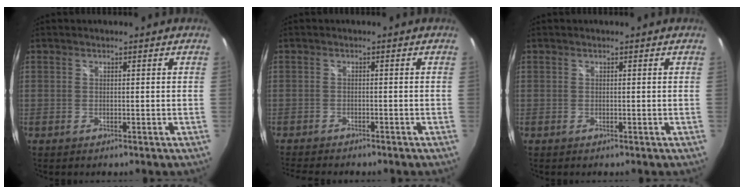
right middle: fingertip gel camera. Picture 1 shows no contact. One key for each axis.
{"total": 5.5, "fx": -5.0, "fy": 0.9, "fz": 2.1, "tx": -0.052, "ty": -0.018, "tz": -0.081}
{"total": 0.0}